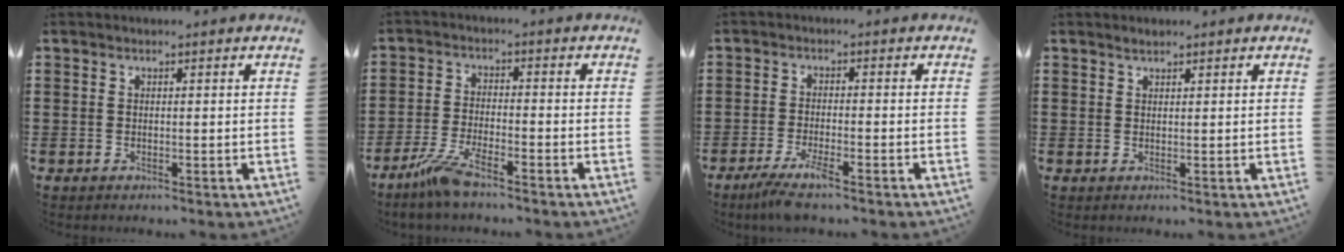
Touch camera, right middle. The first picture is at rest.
{"total": 6.0, "force": [-4.4, 0.8, 3.9], "torque": [-0.097, -0.014, -0.086]}
{"total": 4.2, "force": [-2.9, 0.1, 3.0], "torque": [-0.070, -0.016, -0.056]}
{"total": 0.9, "force": [0.9, 0.4, 0.1], "torque": [-0.004, 0.002, 0.016]}